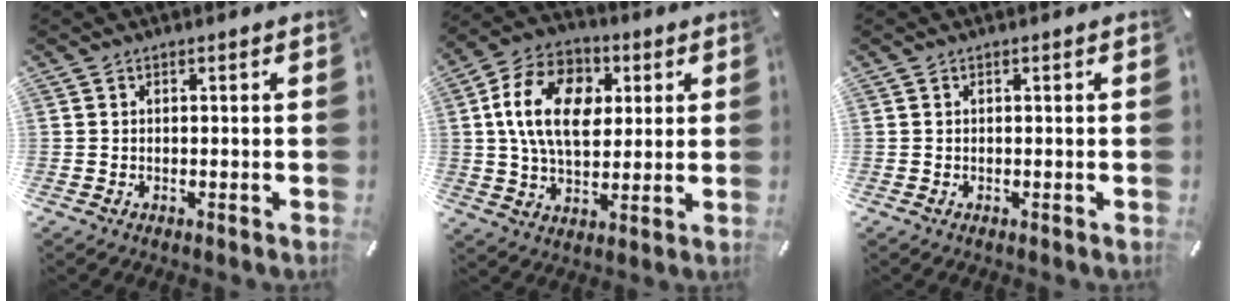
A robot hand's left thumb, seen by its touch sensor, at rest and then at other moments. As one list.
[{"total": 16.3, "force": [3.0, 11.3, 11.3], "torque": [-0.221, 0.015, 0.052]}, {"total": 0.0}]